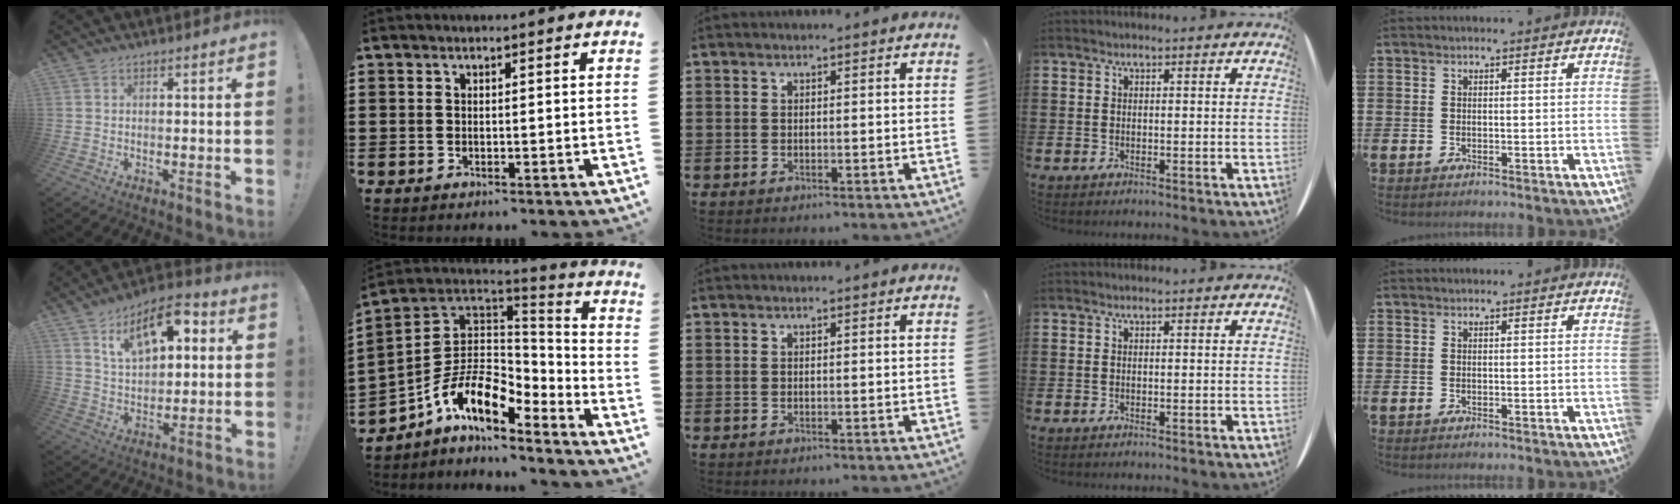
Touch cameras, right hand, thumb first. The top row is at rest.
{"thumb": {"total": 14.0, "force": [6.5, 7.5, 9.9], "torque": [-0.152, -0.020, 0.114]}, "index": {"total": 10.7, "force": [-4.9, 6.1, 7.3], "torque": [-0.168, -0.006, -0.095]}}